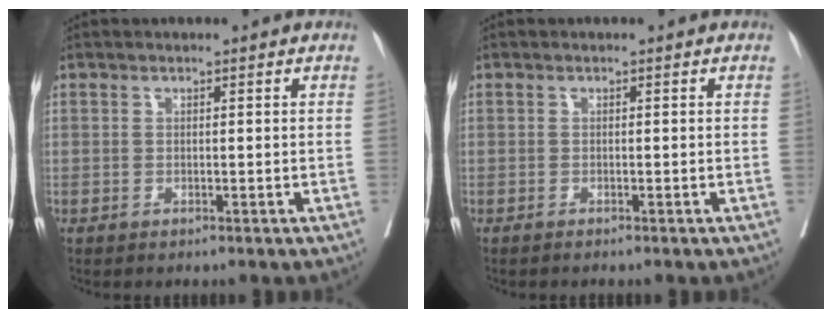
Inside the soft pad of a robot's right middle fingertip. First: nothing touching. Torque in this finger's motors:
{"motor_torque": [0.40, -0.52, 0.05, 0.01]}